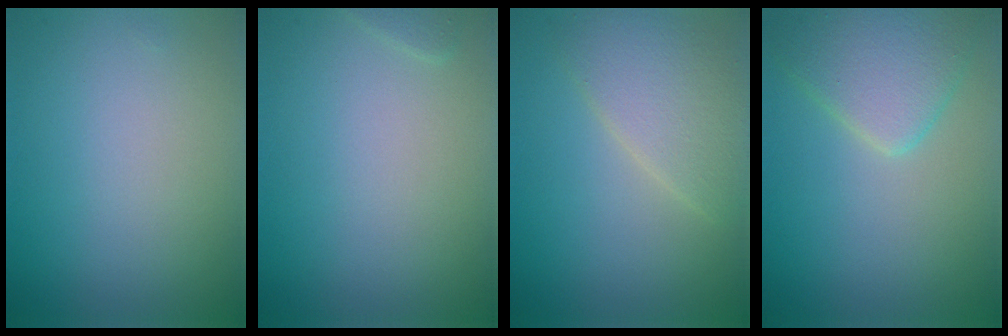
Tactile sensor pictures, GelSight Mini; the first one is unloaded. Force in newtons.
{"total": 0.5, "press": 0.5, "slide": 0.0}
{"total": 3.8, "press": 3.8, "slide": 0.2}
{"total": 4.2, "press": 4.2, "slide": 0.3}